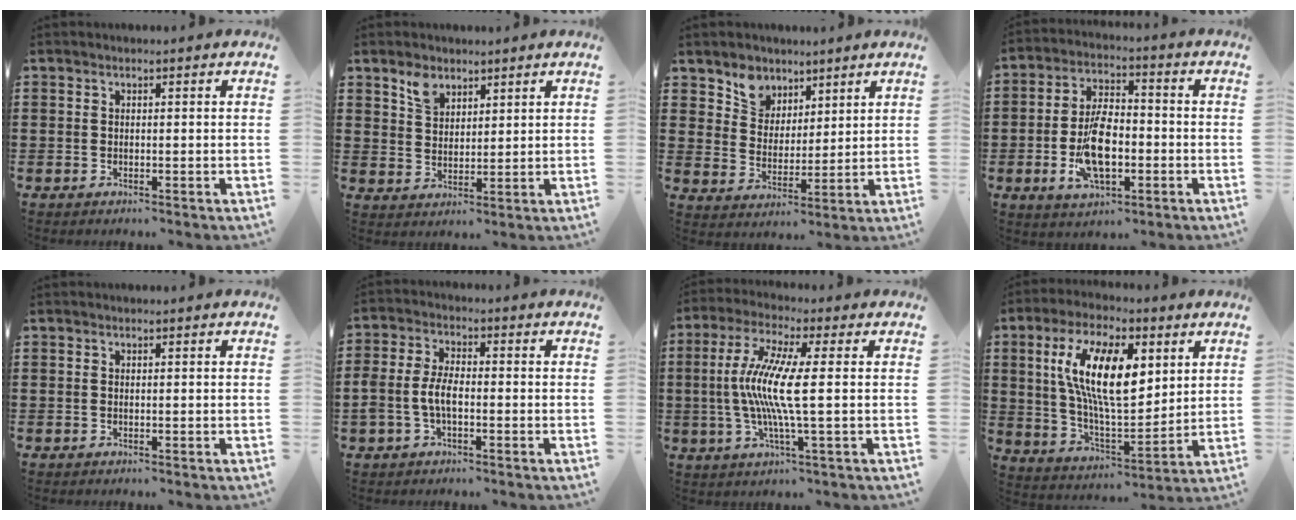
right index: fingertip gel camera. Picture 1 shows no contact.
{"total": 4.0, "force": [3.0, 2.4, 1.3], "torque": [-0.028, 0.004, 0.056]}
{"total": 6.1, "force": [4.4, 4.1, 0.4], "torque": [-0.041, -0.003, 0.084]}
{"total": 10.0, "force": [-2.2, 5.1, 8.3], "torque": [-0.165, 0.001, -0.040]}
{"total": 0.0}
{"total": 4.8, "force": [-1.3, 2.5, 3.9], "torque": [-0.097, -0.003, -0.030]}
{"total": 9.8, "force": [-0.3, 0.4, 9.8], "torque": [-0.210, -0.020, -0.017]}
{"total": 14.7, "force": [5.3, 6.0, 12.3], "torque": [-0.240, 0.006, 0.096]}